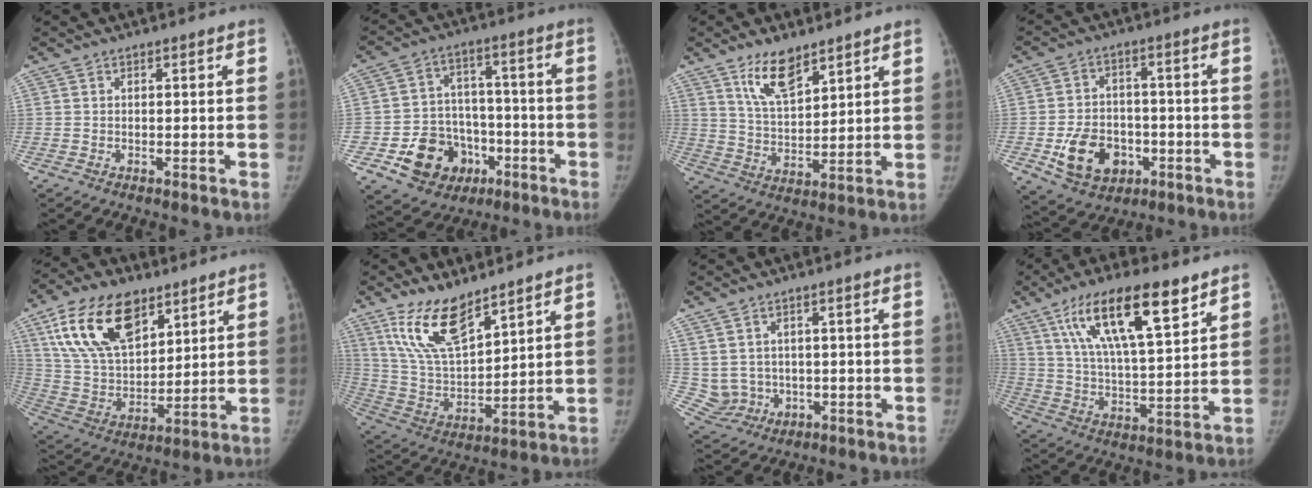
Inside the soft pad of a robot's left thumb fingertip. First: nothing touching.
{"total": 15.0, "force": [-6.4, 11.9, 6.5], "torque": [-0.072, 0.051, -0.094]}
{"total": 9.2, "force": [6.3, 3.7, 5.6], "torque": [-0.083, -0.043, 0.122]}
{"total": 12.3, "force": [-4.0, 9.4, 6.9], "torque": [-0.085, 0.018, -0.055]}
{"total": 20.3, "force": [10.8, 11.4, 12.9], "torque": [-0.208, -0.036, 0.202]}
{"total": 13.9, "force": [9.7, 5.3, 8.5], "torque": [-0.137, -0.053, 0.202]}
{"total": 6.5, "force": [0.3, 6.1, 2.3], "torque": [-0.029, 0.003, 0.029]}
{"total": 18.5, "force": [10.4, 5.5, 14.3], "torque": [-0.226, -0.032, 0.186]}